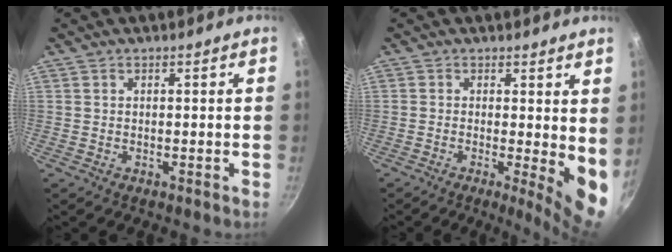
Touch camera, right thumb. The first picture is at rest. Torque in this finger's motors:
{"motor_torque": [-0.39, 1.00, 0.13, 0.08, 0.12]}